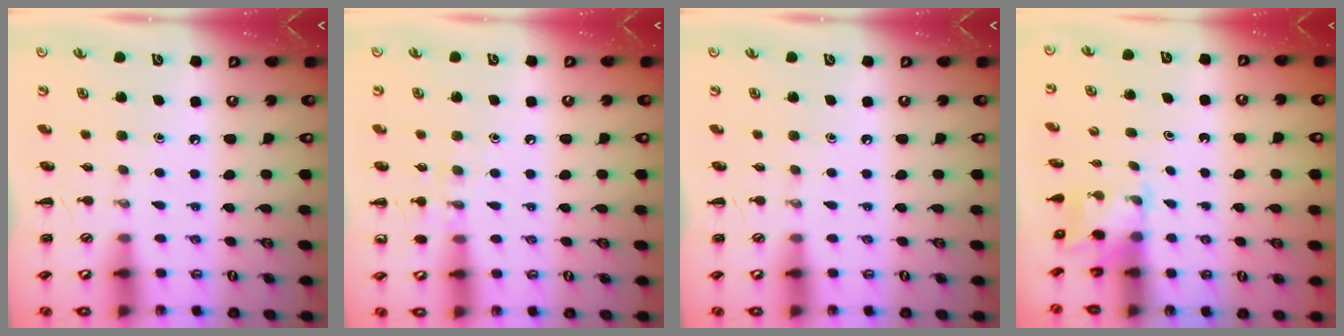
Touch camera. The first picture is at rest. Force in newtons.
{"total": 6.5, "press": 6.2, "slide": 1.9}
{"total": 0.0}
{"total": 2.1, "press": 2.0, "slide": 0.6}